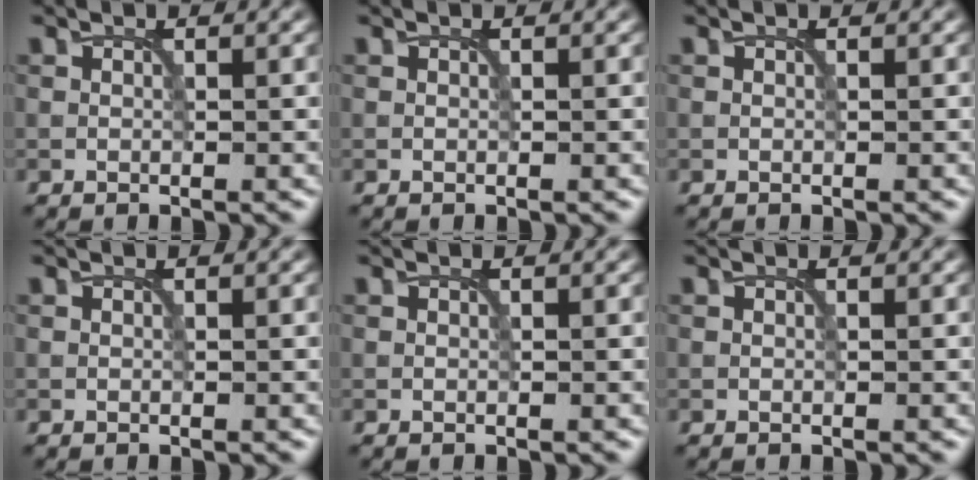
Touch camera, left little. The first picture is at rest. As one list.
[{"total": 0.0}, {"total": 0.0}, {"total": 0.0}, {"total": 0.0}, {"total": 0.0}]